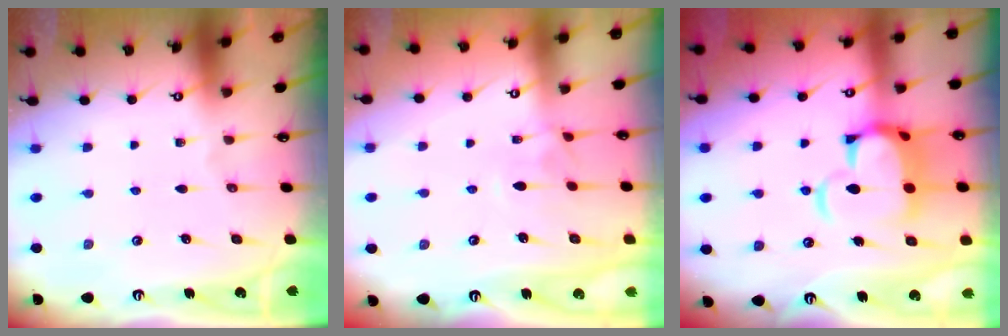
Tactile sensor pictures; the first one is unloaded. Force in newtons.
{"total": 2.4, "press": 2.4, "slide": 0.7}
{"total": 9.2, "press": 9.1, "slide": 1.5}